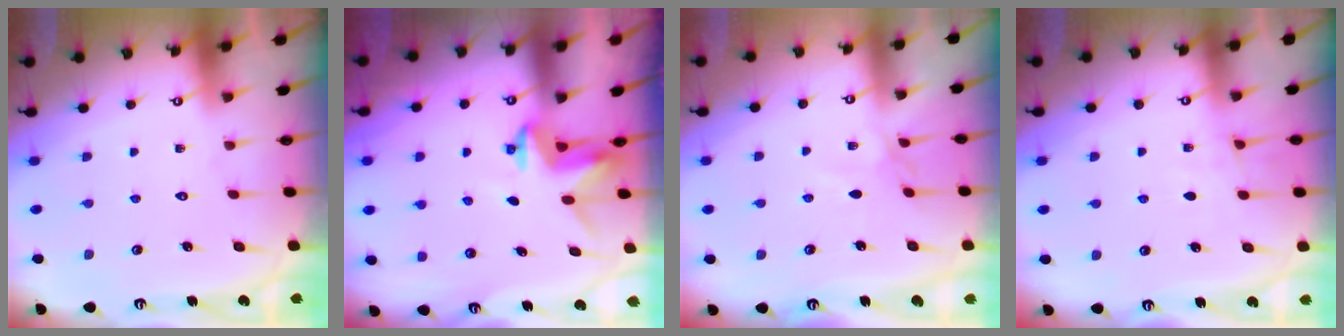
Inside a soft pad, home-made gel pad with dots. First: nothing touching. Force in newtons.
{"total": 3.2, "press": 3.2, "slide": 0.3}
{"total": 2.6, "press": 2.6, "slide": 0.1}
{"total": 4.8, "press": 4.7, "slide": 0.5}